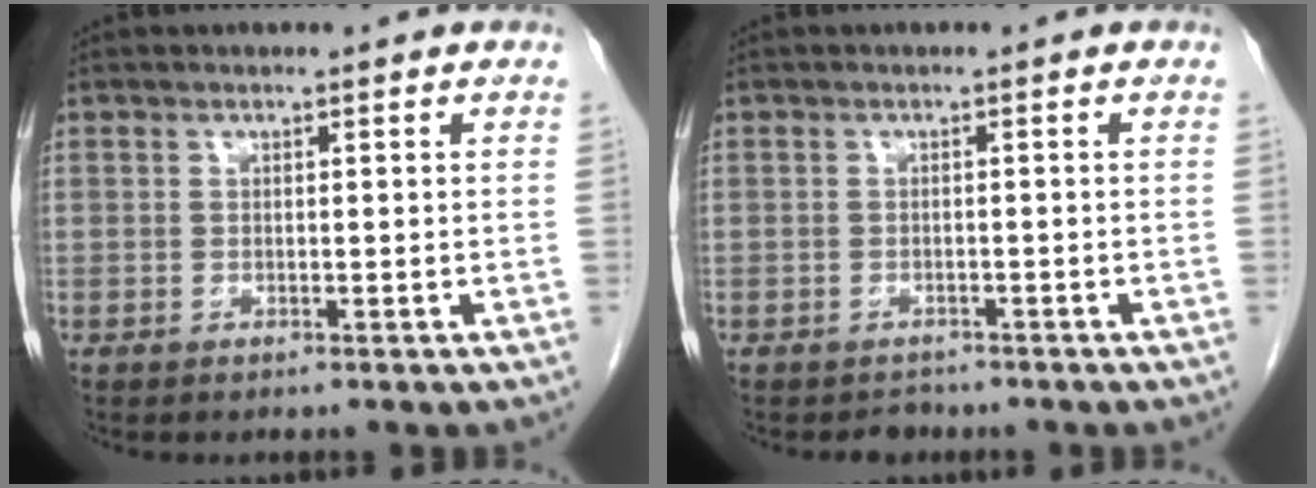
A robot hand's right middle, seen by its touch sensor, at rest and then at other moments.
{"total": 1.7, "force": [-1.5, 0.8, -0.2], "torque": [-0.002, 0.000, -0.023]}